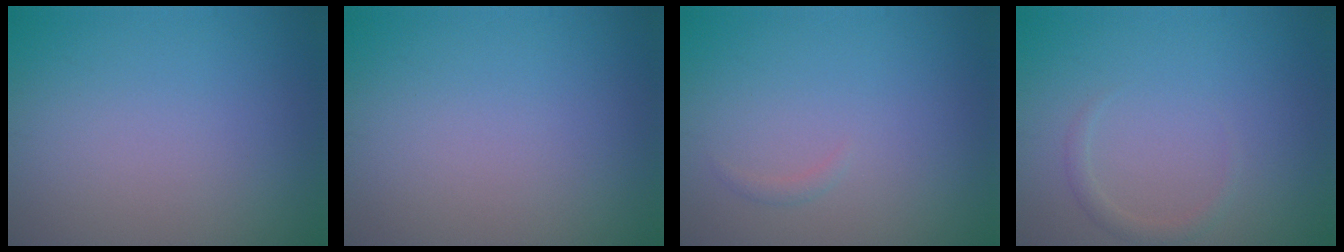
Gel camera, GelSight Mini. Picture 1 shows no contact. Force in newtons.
{"total": 0.0}
{"total": 0.5, "press": 0.5, "slide": 0.0}
{"total": 1.1, "press": 1.1, "slide": 0.1}